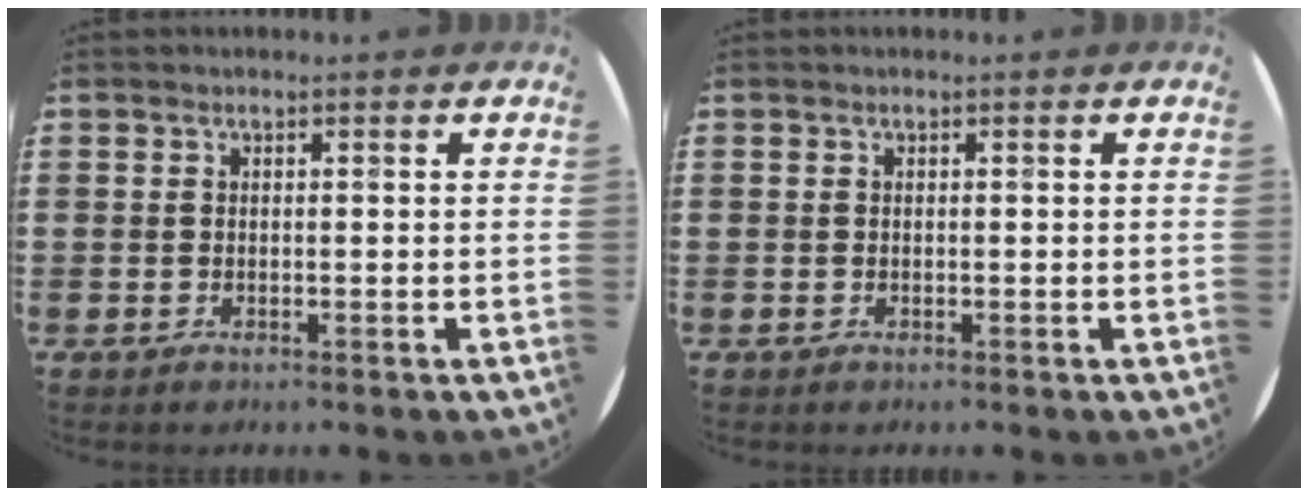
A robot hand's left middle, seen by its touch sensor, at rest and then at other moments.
{"total": 0.0}